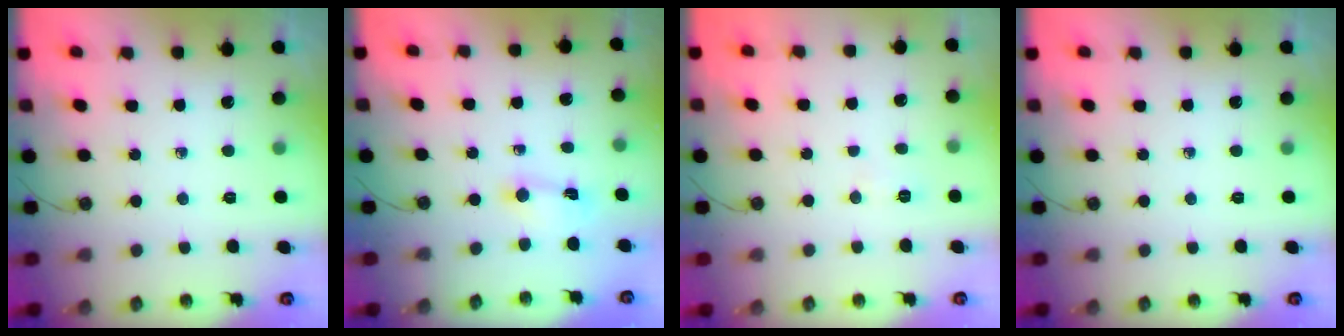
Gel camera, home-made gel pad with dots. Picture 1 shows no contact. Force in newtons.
{"total": 1.5, "press": 1.5, "slide": 0.2}
{"total": 8.5, "press": 5.0, "slide": 6.9}
{"total": 0.0}